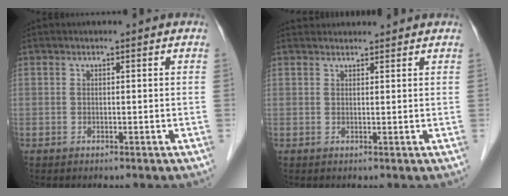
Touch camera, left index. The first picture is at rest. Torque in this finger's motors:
{"motor_torque": [-0.72, -0.78, 0.00, -0.01]}